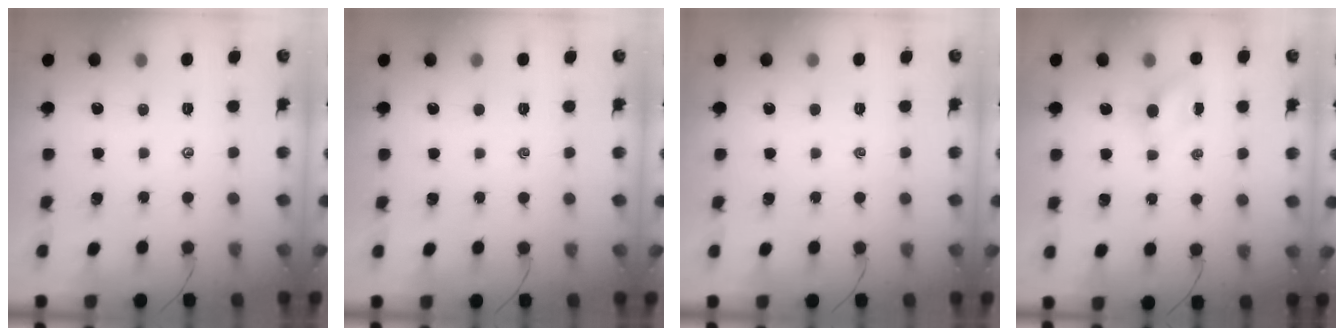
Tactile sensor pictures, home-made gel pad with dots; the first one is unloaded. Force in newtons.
{"total": 0.0}
{"total": 0.0}
{"total": 3.8, "press": 3.6, "slide": 1.3}